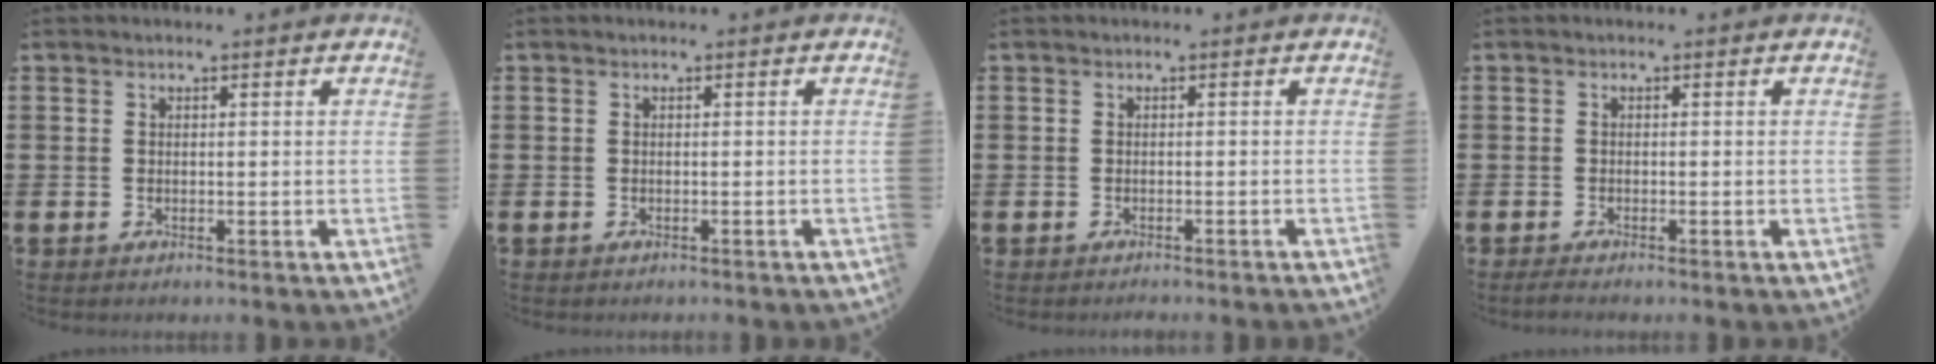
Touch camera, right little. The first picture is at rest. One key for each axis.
{"total": 0.0}
{"total": 0.6, "fx": -0.6, "fy": -0.1, "fz": 0.1, "tx": -0.001, "ty": -0.001, "tz": -0.012}
{"total": 0.8, "fx": -0.6, "fy": 0.0, "fz": 0.5, "tx": -0.008, "ty": -0.001, "tz": -0.013}